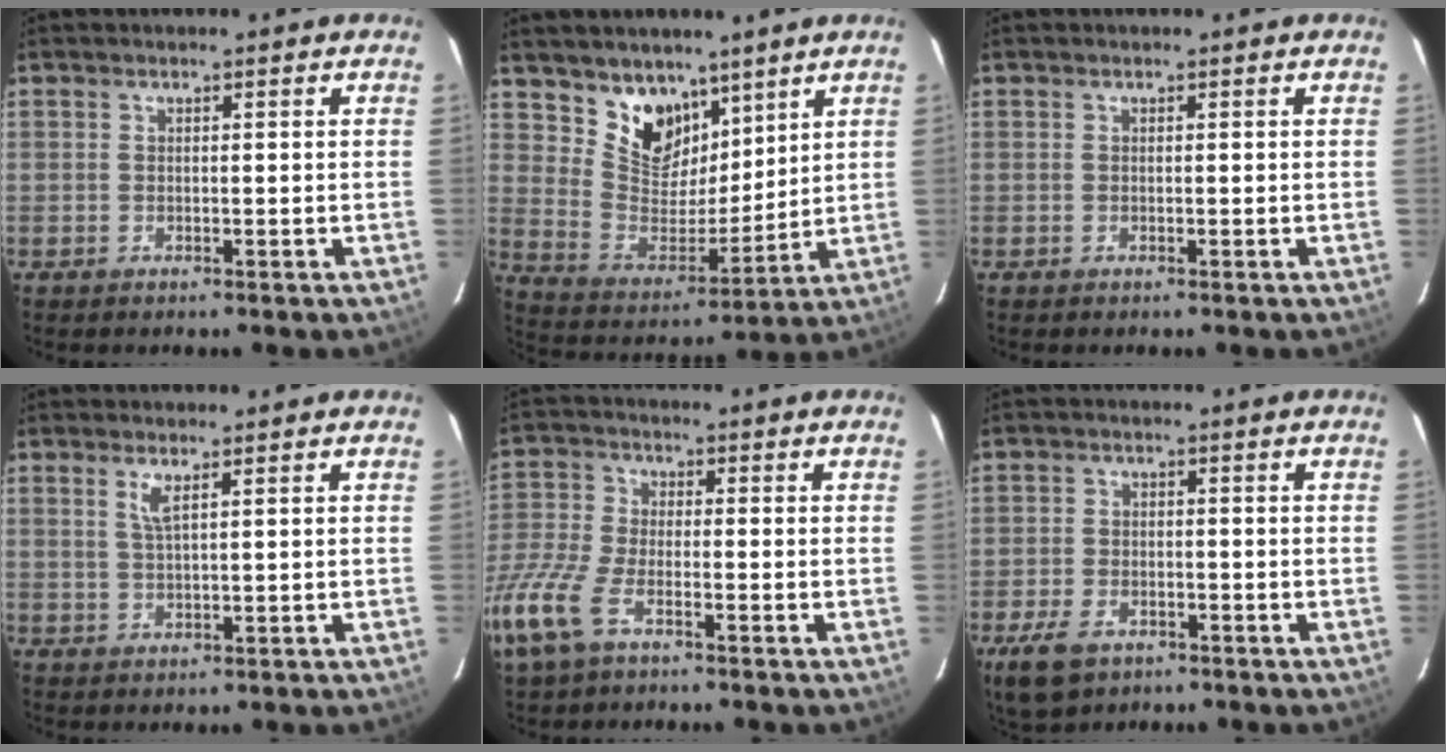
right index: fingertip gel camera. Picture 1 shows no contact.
{"total": 11.9, "force": [8.1, 7.4, 4.7], "torque": [-0.086, -0.014, 0.160]}
{"total": 0.0}
{"total": 2.4, "force": [1.2, 0.3, 2.0], "torque": [-0.041, 0.000, 0.024]}
{"total": 13.3, "force": [-7.8, 5.8, 9.1], "torque": [-0.221, -0.019, -0.167]}
{"total": 7.1, "force": [-4.5, 4.0, 3.8], "torque": [-0.103, -0.013, -0.079]}